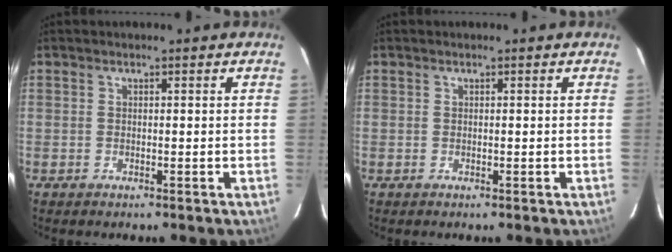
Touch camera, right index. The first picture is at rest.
{"total": 0.0}